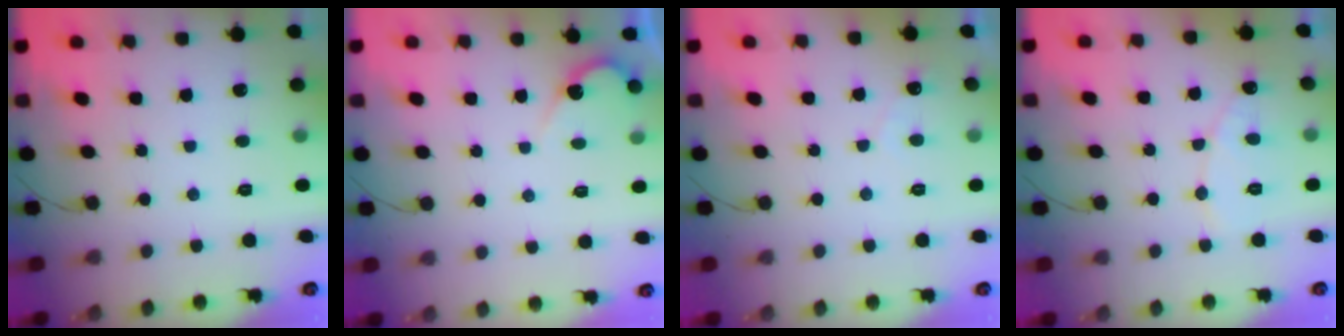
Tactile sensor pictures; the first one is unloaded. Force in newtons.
{"total": 3.6, "press": 3.6, "slide": 0.2}
{"total": 3.0, "press": 3.0, "slide": 0.1}
{"total": 7.2, "press": 7.2, "slide": 0.5}